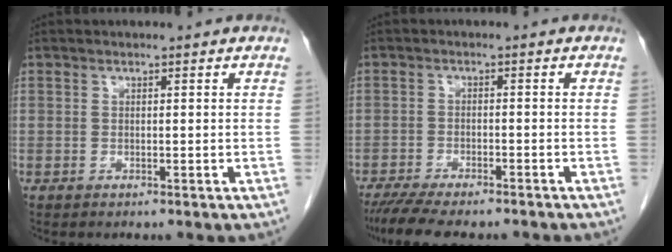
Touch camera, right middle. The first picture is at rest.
{"total": 10.7, "force": [-9.1, 2.1, 5.1], "torque": [-0.076, -0.011, -0.137]}